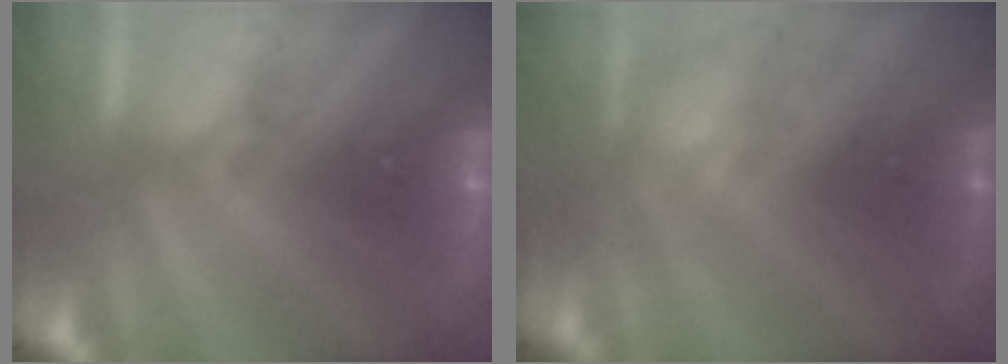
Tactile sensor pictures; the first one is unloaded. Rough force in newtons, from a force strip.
{"total": 3.6}